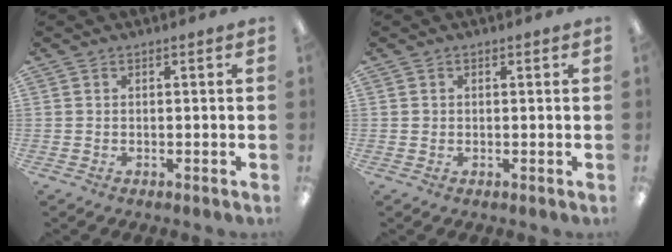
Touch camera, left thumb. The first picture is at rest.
{"total": 0.8, "force": [0.1, 0.7, 0.0], "torque": [0.001, 0.005, 0.001]}